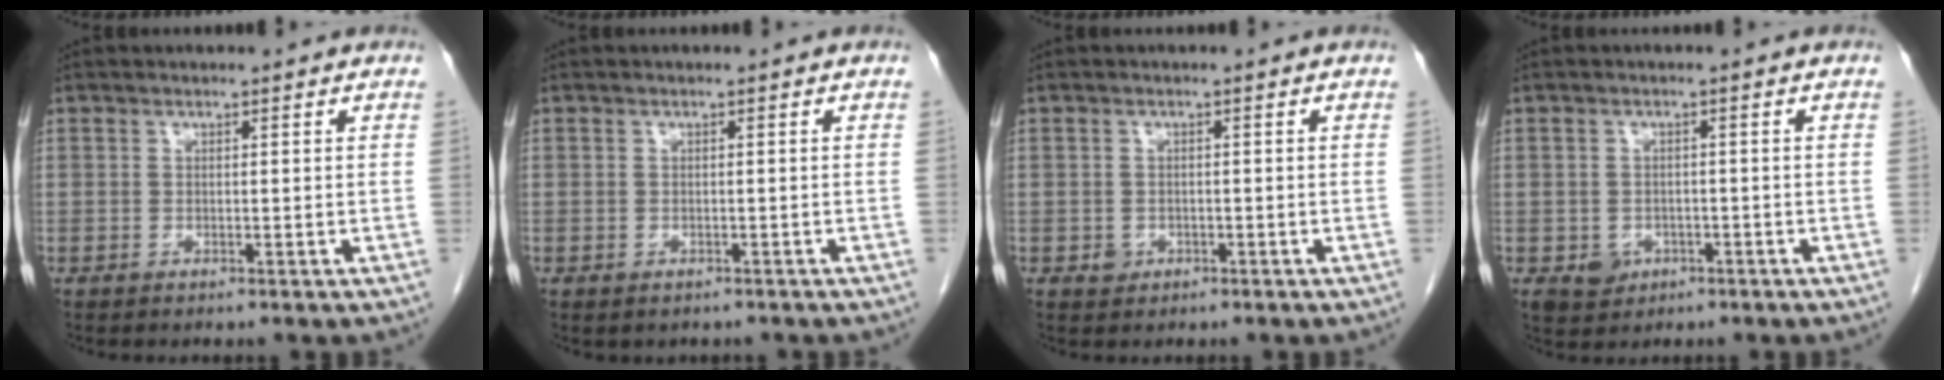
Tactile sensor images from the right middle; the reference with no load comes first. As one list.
[{"total": 1.4, "force": [-1.1, 0.9, 0.3], "torque": [-0.009, 0.000, -0.010]}, {"total": 1.4, "force": [-0.6, 1.3, 0.3], "torque": [-0.002, 0.005, -0.005]}, {"total": 3.6, "force": [-1.4, 3.1, 1.2], "torque": [-0.017, 0.002, -0.014]}]